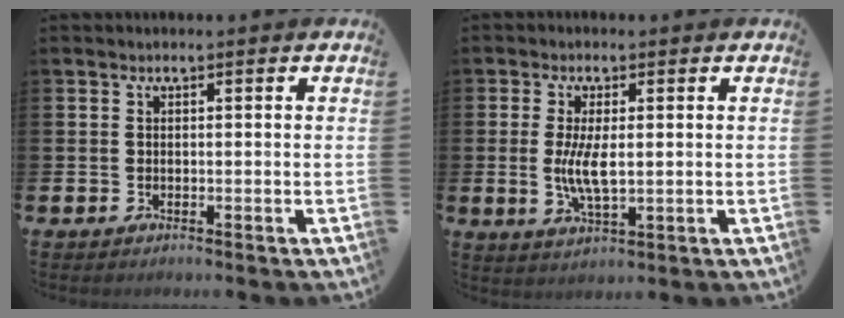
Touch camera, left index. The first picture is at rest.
{"total": 5.1, "force": [0.5, 1.8, 4.7], "torque": [-0.091, -0.001, 0.004]}